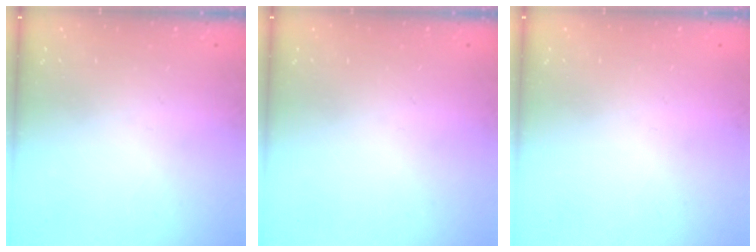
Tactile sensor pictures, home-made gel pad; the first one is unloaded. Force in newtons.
{"total": 0.0}
{"total": 0.0}